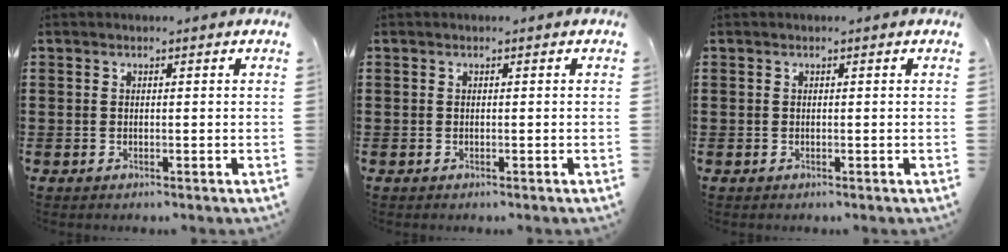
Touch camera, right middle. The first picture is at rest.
{"total": 0.0}
{"total": 0.0}